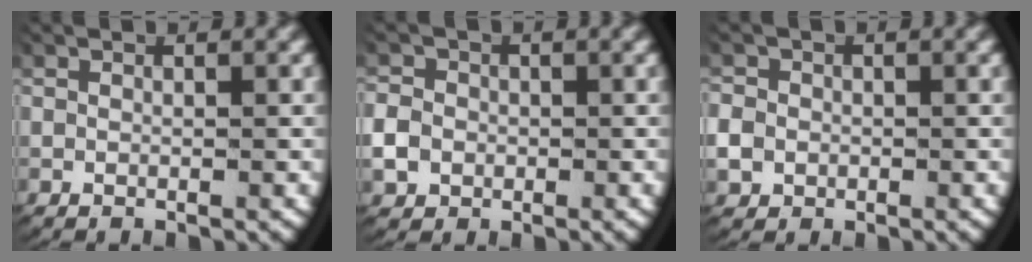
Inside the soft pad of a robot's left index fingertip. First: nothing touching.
{"total": 3.1, "force": [-0.7, 2.8, 1.0], "torque": [-0.036, -0.006, -0.012]}
{"total": 2.8, "force": [-0.5, 2.6, 0.9], "torque": [-0.036, -0.006, -0.009]}